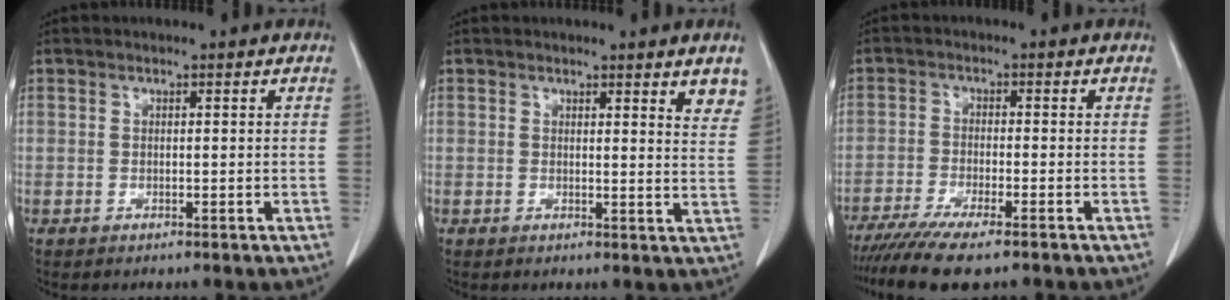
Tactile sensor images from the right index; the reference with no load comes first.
{"total": 4.6, "force": [3.5, 0.5, 3.0], "torque": [-0.031, -0.019, 0.029]}
{"total": 10.4, "force": [-8.4, 1.1, 6.0], "torque": [-0.091, -0.021, -0.134]}